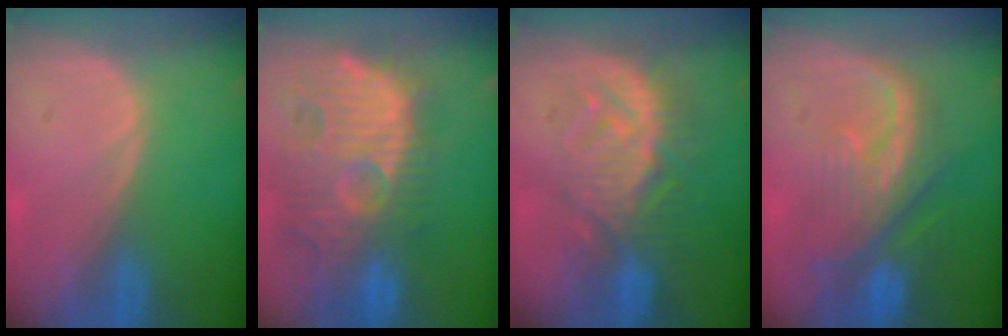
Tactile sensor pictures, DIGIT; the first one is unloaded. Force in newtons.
{"total": 13.5, "press": 12.4, "slide": 5.3}
{"total": 9.2, "press": 8.8, "slide": 2.6}
{"total": 10.2, "press": 8.9, "slide": 5.0}